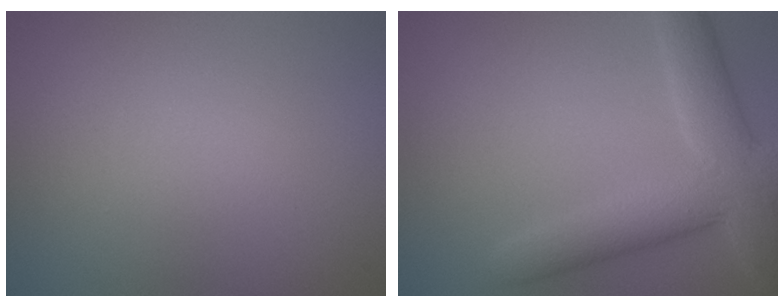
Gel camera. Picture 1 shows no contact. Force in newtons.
{"total": 7.3, "press": 7.3, "slide": 0.3}